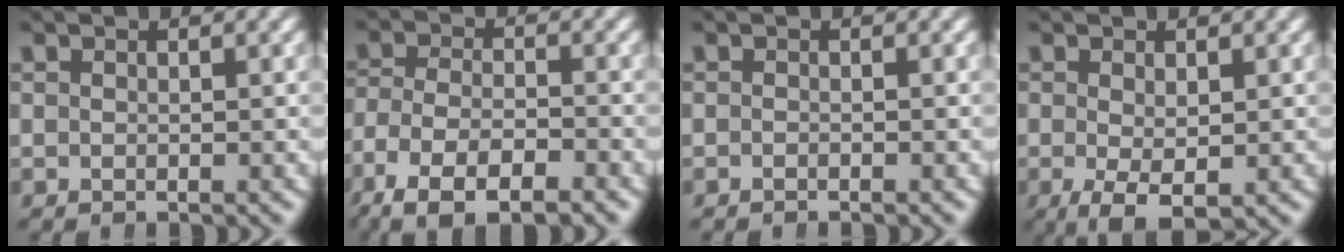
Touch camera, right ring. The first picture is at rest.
{"total": 7.9, "force": [-4.4, 4.5, 4.8], "torque": [-0.106, -0.037, -0.054]}
{"total": 0.7, "force": [-0.6, -0.1, 0.1], "torque": [-0.003, -0.003, -0.011]}
{"total": 4.0, "force": [-2.2, 1.6, 3.0], "torque": [-0.056, -0.033, -0.016]}